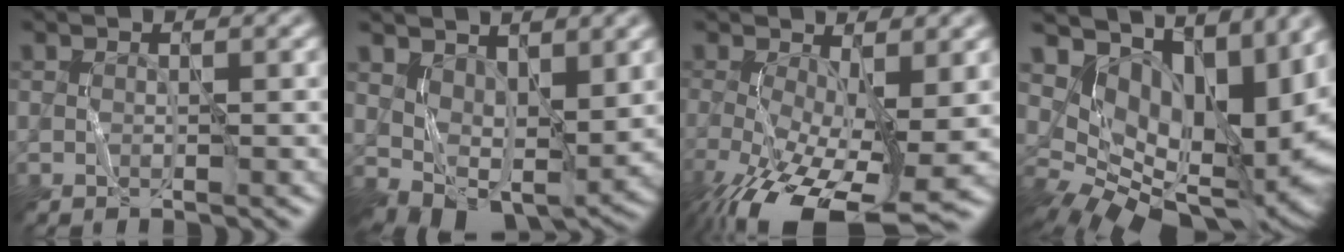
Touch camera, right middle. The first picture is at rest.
{"total": 6.1, "force": [1.1, 3.8, 4.7], "torque": [-0.089, -0.016, 0.032]}
{"total": 11.1, "force": [-4.2, 4.3, 9.3], "torque": [-0.179, -0.025, -0.061]}
{"total": 12.8, "force": [4.7, 7.6, 9.2], "torque": [-0.152, 0.003, 0.098]}